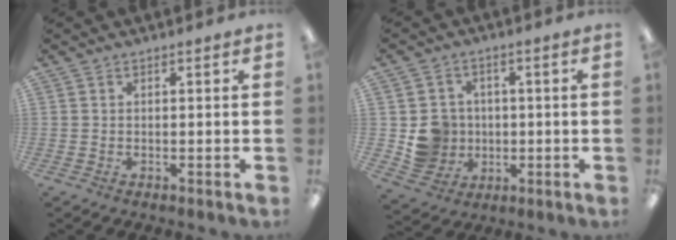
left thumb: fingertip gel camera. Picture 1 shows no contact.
{"total": 7.9, "force": [-0.4, 7.7, 1.6], "torque": [-0.041, 0.009, 0.008]}